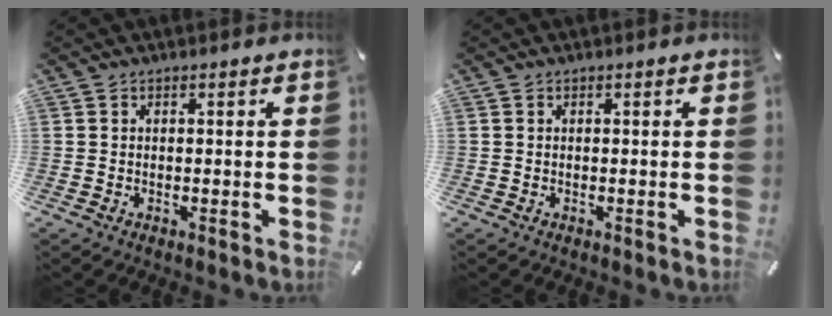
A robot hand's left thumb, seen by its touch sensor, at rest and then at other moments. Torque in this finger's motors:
{"motor_torque": [0.01, 0.01, -0.04, 0.00, -0.01]}